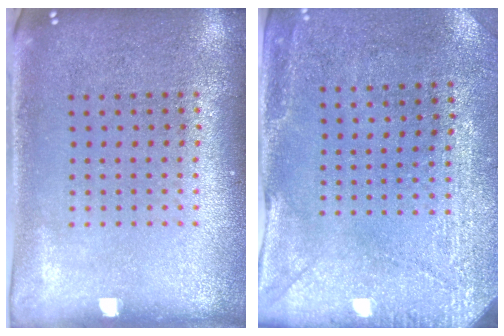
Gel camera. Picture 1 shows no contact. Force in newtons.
{"total": 3.0, "press": 2.6, "slide": 1.4}